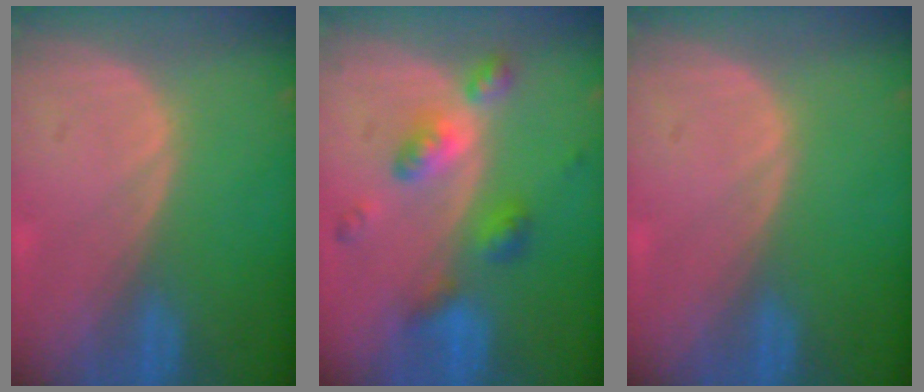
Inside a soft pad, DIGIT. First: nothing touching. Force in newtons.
{"total": 6.4, "press": 6.4, "slide": 0.4}
{"total": 0.0}